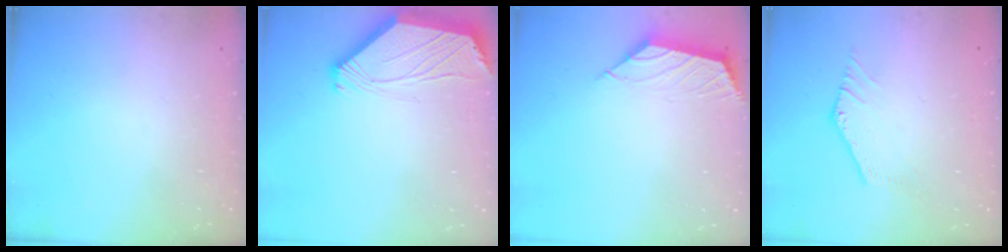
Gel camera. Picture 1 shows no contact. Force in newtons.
{"total": 2.4, "press": 2.4, "slide": 0.6}
{"total": 2.6, "press": 2.5, "slide": 0.7}
{"total": 0.0}